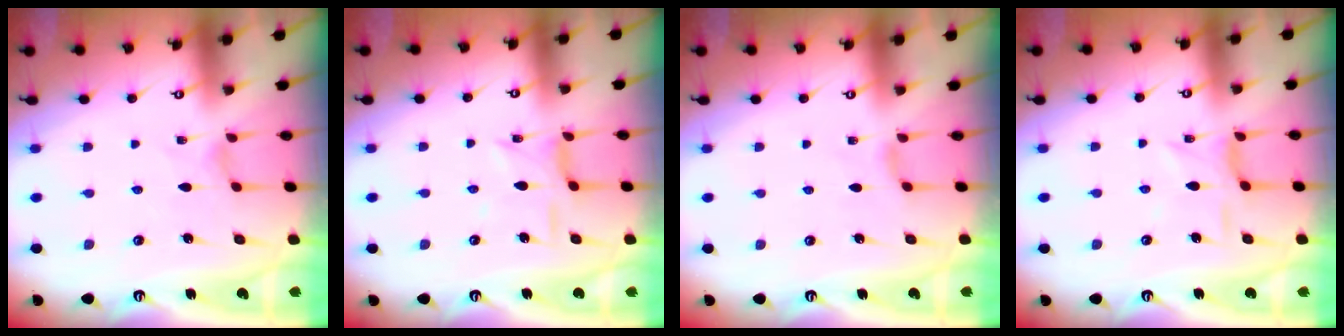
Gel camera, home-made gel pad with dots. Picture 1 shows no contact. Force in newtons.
{"total": 5.4, "press": 5.4, "slide": 0.3}
{"total": 1.8, "press": 1.8, "slide": 0.4}
{"total": 4.3, "press": 4.2, "slide": 0.9}